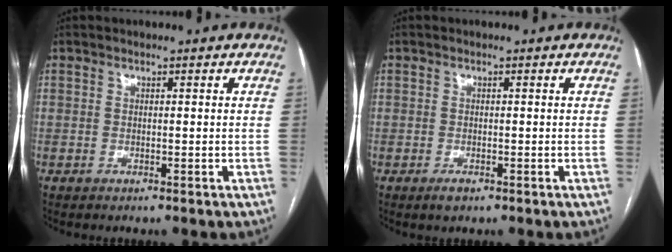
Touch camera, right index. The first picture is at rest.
{"total": 1.4, "force": [-0.9, 0.8, 0.8], "torque": [-0.012, 0.000, -0.011]}